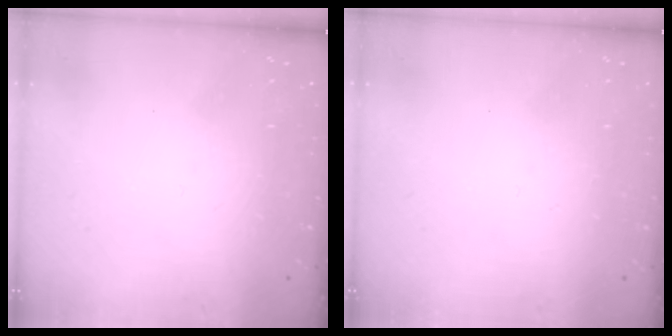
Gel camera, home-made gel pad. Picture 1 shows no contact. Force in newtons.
{"total": 0.0}